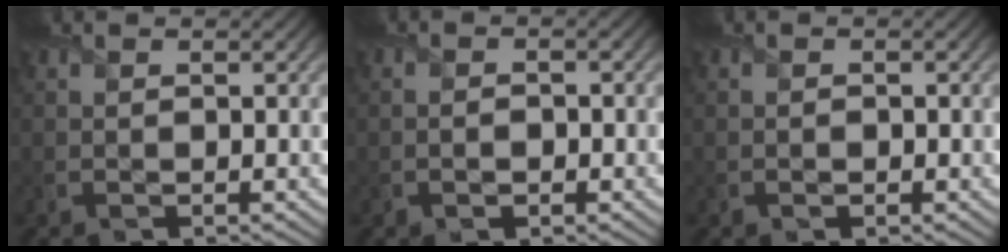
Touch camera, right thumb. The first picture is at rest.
{"total": 2.0, "force": [-0.5, 1.4, 1.3], "torque": [-0.002, 0.002, -0.013]}
{"total": 0.7, "force": [-0.2, 0.5, 0.4], "torque": [-0.005, -0.003, -0.001]}